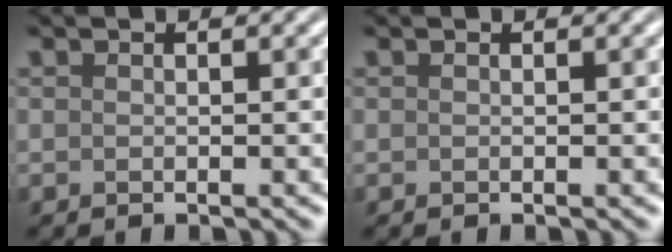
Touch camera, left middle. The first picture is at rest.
{"total": 0.0}